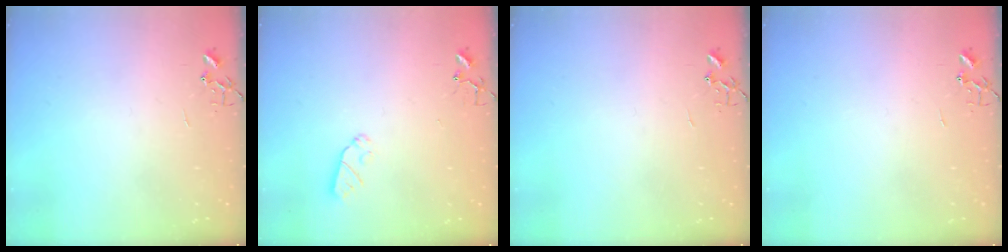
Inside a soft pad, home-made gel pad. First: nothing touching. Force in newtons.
{"total": 5.4, "press": 5.4, "slide": 0.4}
{"total": 0.0}
{"total": 0.0}